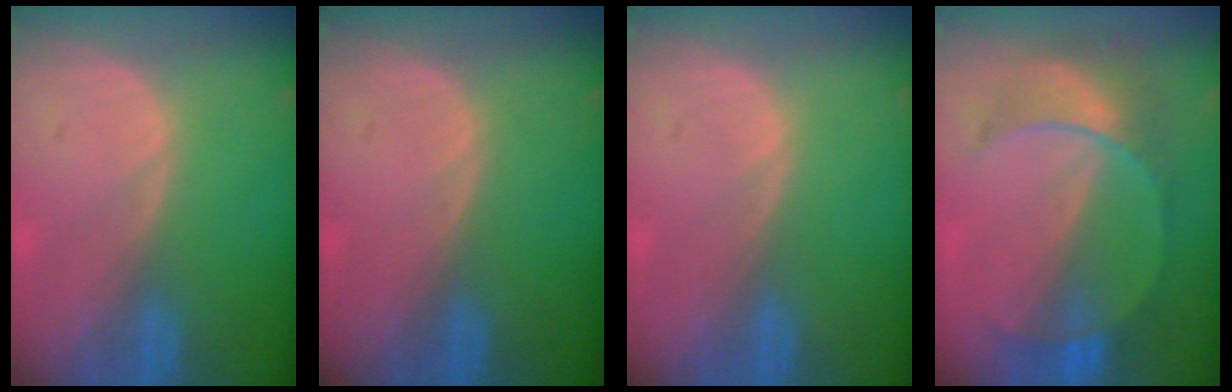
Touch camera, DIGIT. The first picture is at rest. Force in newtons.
{"total": 0.0}
{"total": 0.0}
{"total": 7.3, "press": 7.0, "slide": 1.8}